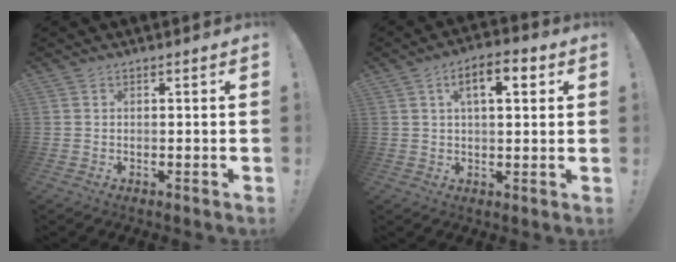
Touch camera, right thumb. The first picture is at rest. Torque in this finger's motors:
{"motor_torque": [0.07, 0.12, 0.18, 0.21, 0.18]}